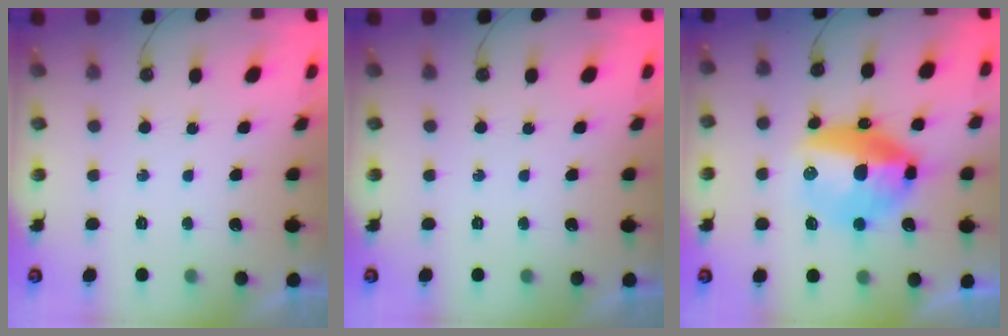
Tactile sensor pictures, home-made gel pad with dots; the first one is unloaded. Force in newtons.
{"total": 0.0}
{"total": 17.5, "press": 16.8, "slide": 5.0}